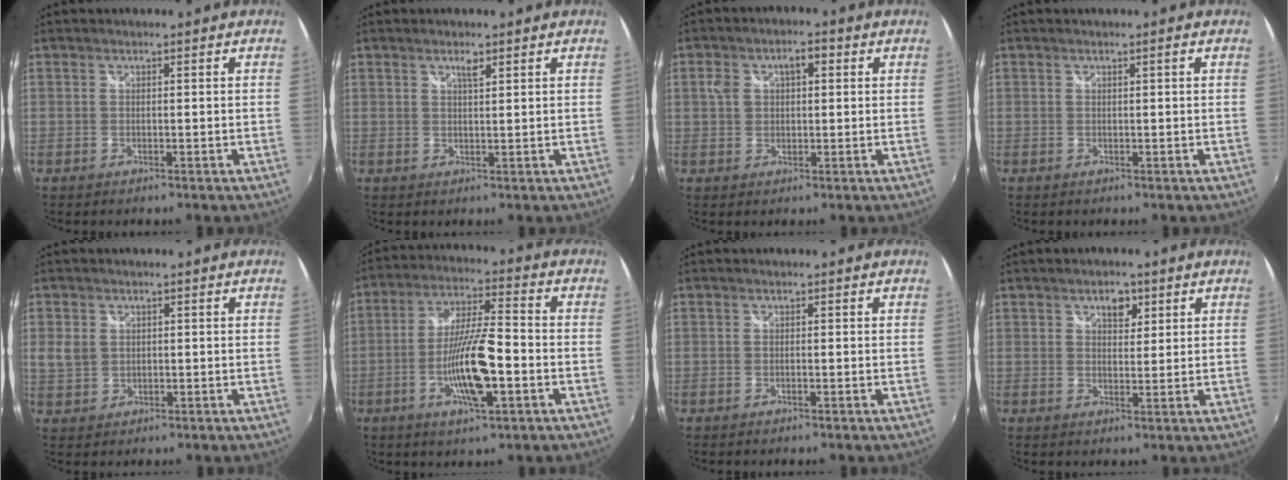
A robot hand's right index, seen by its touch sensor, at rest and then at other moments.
{"total": 1.7, "force": [1.1, 0.3, 1.2], "torque": [-0.019, 0.002, 0.018]}
{"total": 5.3, "force": [1.3, 3.5, 3.7], "torque": [-0.068, 0.019, 0.021]}
{"total": 0.5, "force": [0.1, -0.1, 0.5], "torque": [-0.006, 0.003, 0.000]}
{"total": 3.8, "force": [0.5, 3.2, 1.9], "torque": [-0.040, 0.000, 0.013]}
{"total": 12.8, "force": [-4.1, 2.5, 11.8], "torque": [-0.231, -0.007, -0.075]}
{"total": 0.5, "force": [-0.3, 0.1, 0.4], "torque": [-0.008, 0.001, -0.006]}
{"total": 3.5, "force": [1.8, 2.3, 2.0], "torque": [-0.024, 0.008, 0.029]}